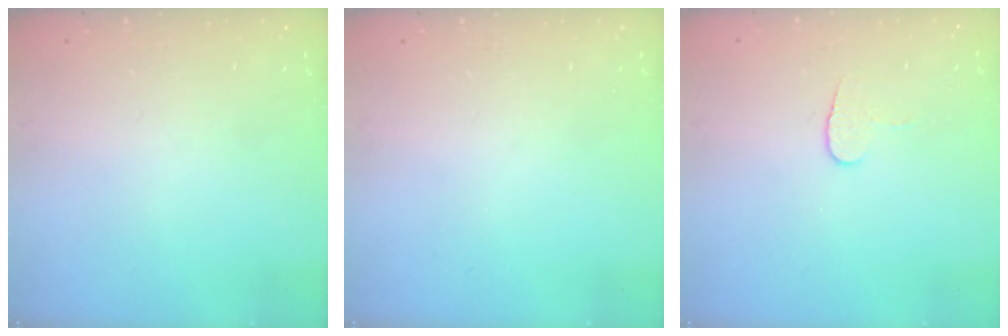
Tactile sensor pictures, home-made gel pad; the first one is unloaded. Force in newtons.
{"total": 0.0}
{"total": 5.3, "press": 5.3, "slide": 0.5}